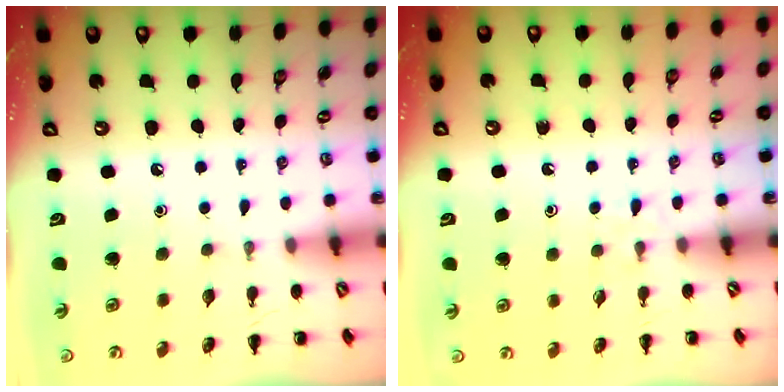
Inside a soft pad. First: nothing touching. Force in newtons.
{"total": 2.9, "press": 2.6, "slide": 1.3}